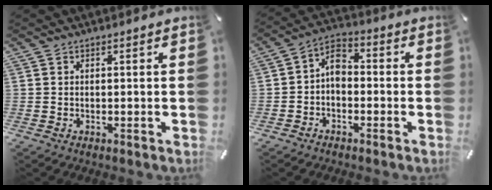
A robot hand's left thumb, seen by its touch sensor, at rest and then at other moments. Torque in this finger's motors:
{"motor_torque": [0.23, -0.04, 0.48, 0.37, -0.01]}